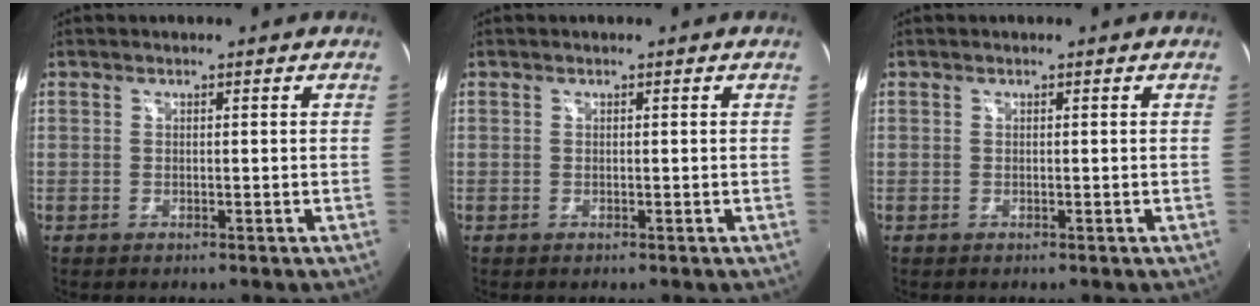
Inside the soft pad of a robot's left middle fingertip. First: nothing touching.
{"total": 0.0}
{"total": 0.0}